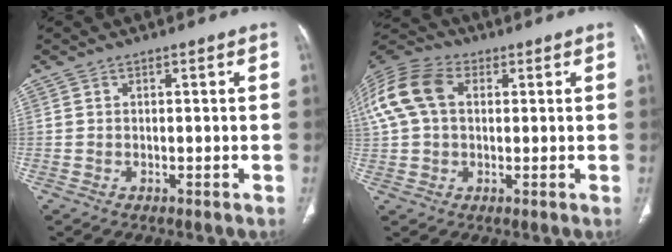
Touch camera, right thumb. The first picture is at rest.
{"total": 15.8, "force": [3.9, 10.9, 10.8], "torque": [-0.254, 0.037, 0.069]}